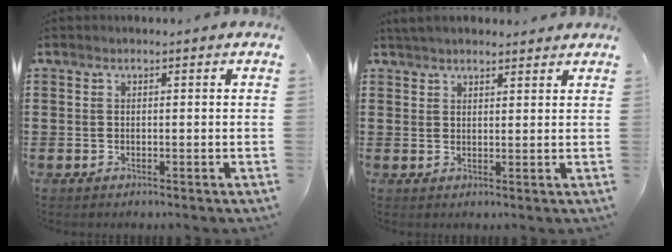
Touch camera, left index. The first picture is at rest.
{"total": 2.8, "force": [2.7, 0.4, 0.7], "torque": [-0.019, 0.001, 0.052]}